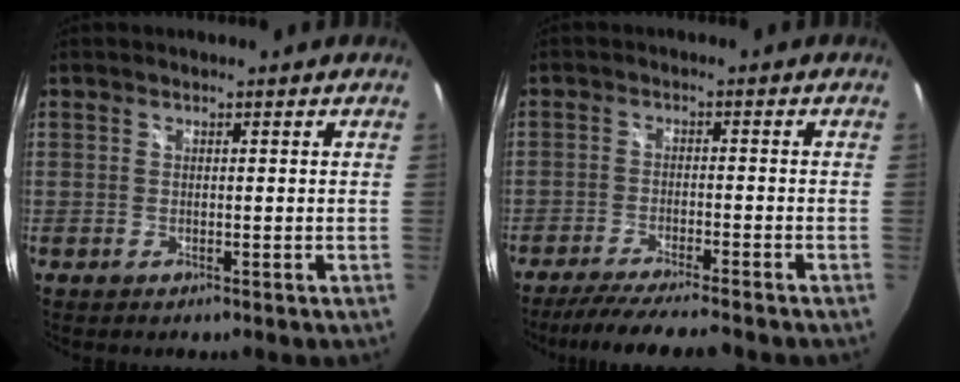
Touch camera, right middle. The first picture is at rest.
{"total": 10.4, "force": [-9.2, 0.2, 4.7], "torque": [-0.106, -0.020, -0.150]}